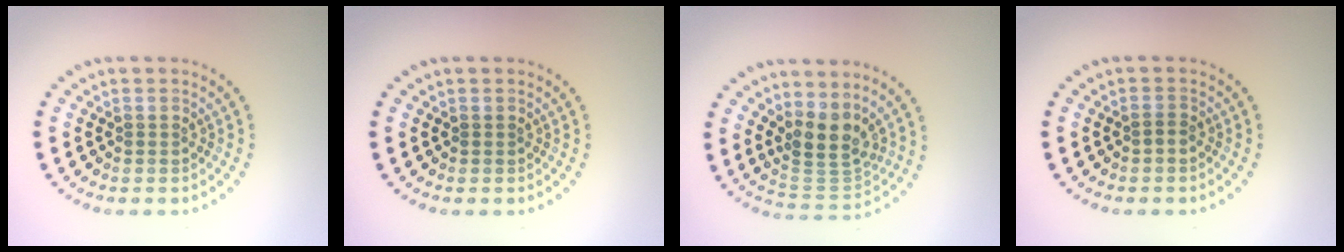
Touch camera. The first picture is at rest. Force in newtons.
{"total": 0.0}
{"total": 3.7, "press": 3.0, "slide": 2.2}
{"total": 0.8, "press": 0.7, "slide": 0.3}